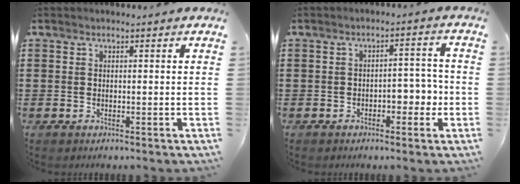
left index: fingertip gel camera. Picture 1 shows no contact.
{"total": 4.2, "force": [-1.8, 2.2, 3.1], "torque": [-0.039, 0.003, -0.041]}